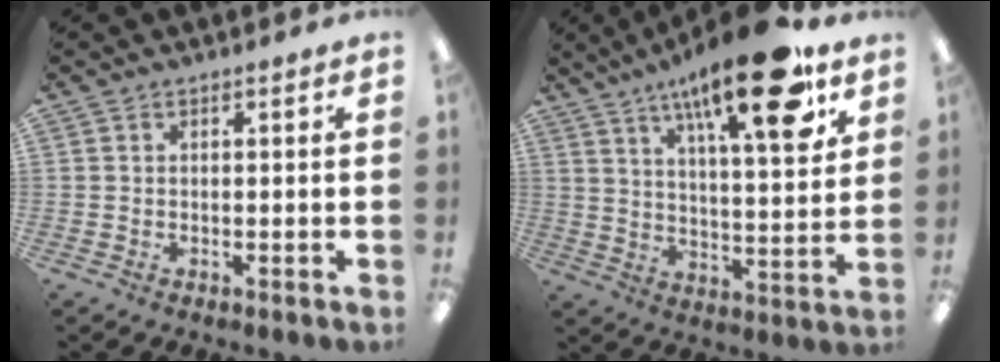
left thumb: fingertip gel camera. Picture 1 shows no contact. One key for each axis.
{"total": 20.2, "fx": 12.4, "fy": 5.7, "fz": 14.9, "tx": -0.225, "ty": -0.058, "tz": 0.188}